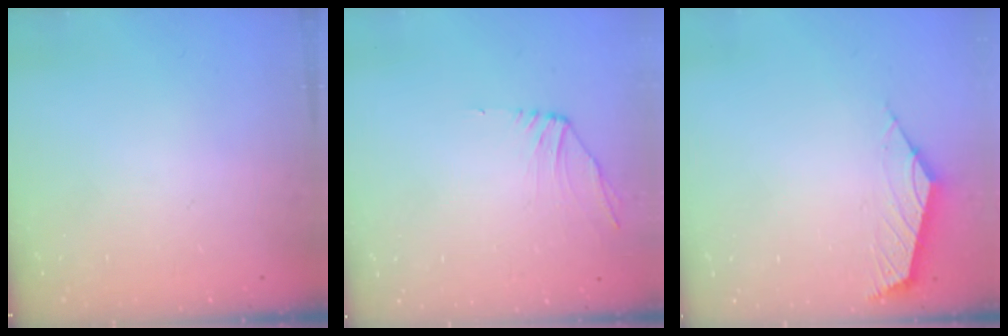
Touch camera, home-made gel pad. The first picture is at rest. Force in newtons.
{"total": 2.3, "press": 2.3, "slide": 0.6}
{"total": 2.6, "press": 2.5, "slide": 0.6}